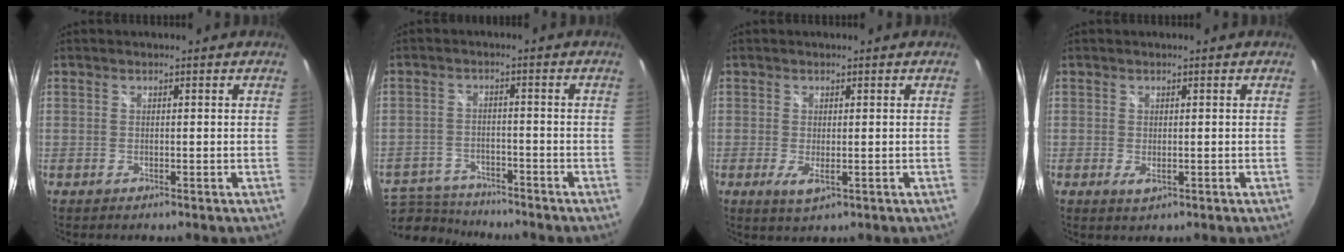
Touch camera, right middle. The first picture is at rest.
{"total": 12.5, "force": [-10.8, 4.6, 4.3], "torque": [-0.118, -0.010, -0.181]}
{"total": 2.9, "force": [-0.6, 0.9, 2.7], "torque": [-0.049, -0.012, -0.007]}
{"total": 1.6, "force": [-0.3, 0.7, 1.4], "torque": [-0.025, -0.004, -0.003]}